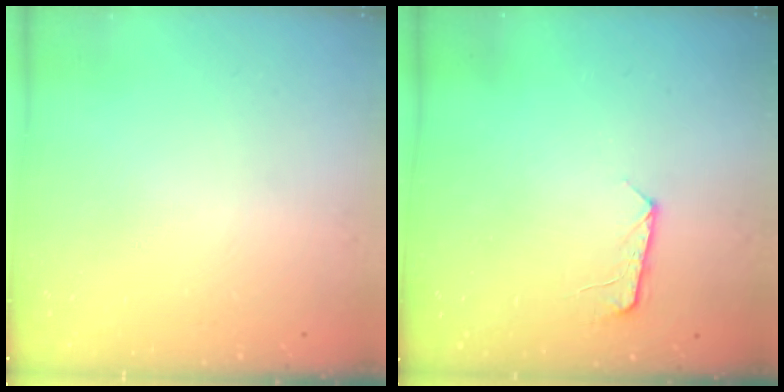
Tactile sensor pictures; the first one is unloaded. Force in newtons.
{"total": 6.8, "press": 6.7, "slide": 0.7}